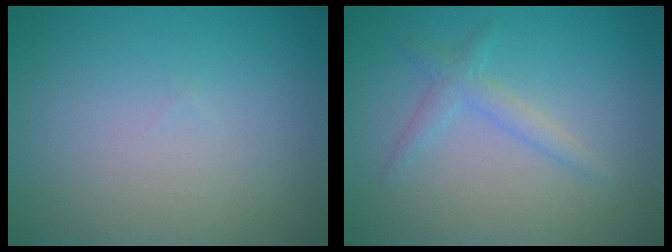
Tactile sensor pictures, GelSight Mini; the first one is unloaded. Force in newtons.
{"total": 1.7, "press": 1.7, "slide": 0.1}